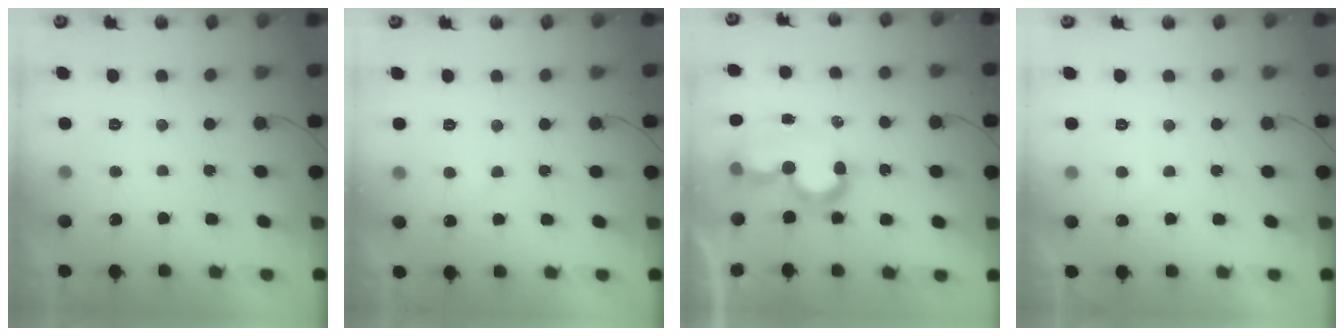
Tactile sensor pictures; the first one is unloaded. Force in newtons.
{"total": 4.3, "press": 4.3, "slide": 0.3}
{"total": 9.8, "press": 9.4, "slide": 2.9}
{"total": 4.4, "press": 4.4, "slide": 0.2}